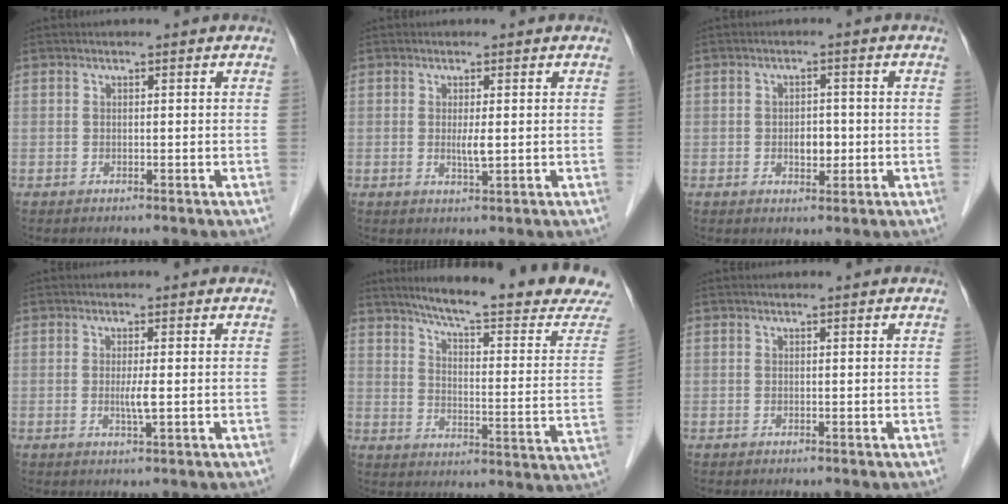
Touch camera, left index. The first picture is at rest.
{"total": 2.0, "force": [0.1, 0.2, 2.0], "torque": [-0.040, -0.004, 0.003]}
{"total": 2.9, "force": [-0.5, 1.8, 2.3], "torque": [-0.034, 0.002, -0.004]}
{"total": 2.1, "force": [-0.1, -0.2, 2.1], "torque": [-0.043, -0.005, -0.002]}
{"total": 22.2, "force": [19.7, 0.0, 10.2], "torque": [-0.147, -0.079, 0.248]}
{"total": 0.5, "force": [0.5, 0.0, 0.2], "torque": [-0.005, 0.004, 0.007]}